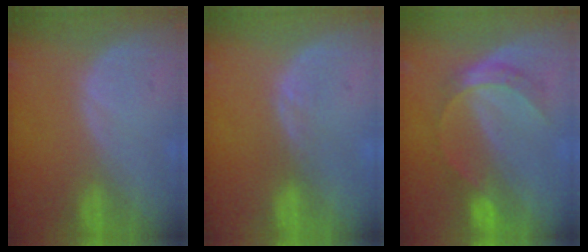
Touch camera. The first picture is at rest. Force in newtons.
{"total": 0.7, "press": 0.7, "slide": 0.1}
{"total": 4.9, "press": 4.9, "slide": 0.2}